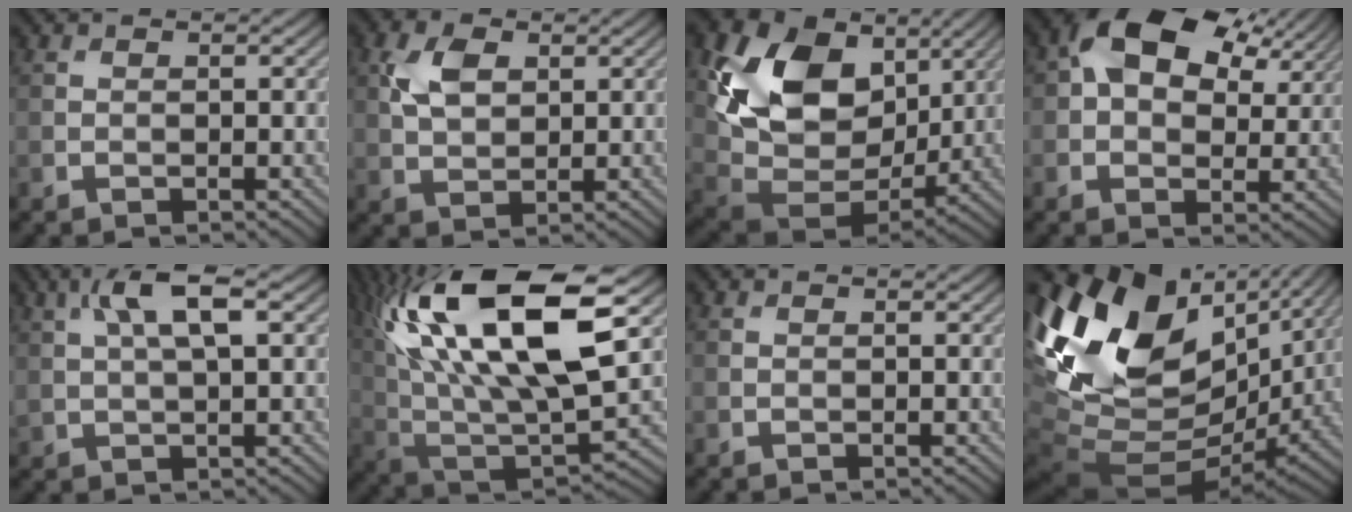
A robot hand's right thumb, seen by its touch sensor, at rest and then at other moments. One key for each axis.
{"total": 5.0, "fx": 1.6, "fy": 3.1, "fz": 3.5, "tx": -0.082, "ty": 0.005, "tz": 0.029}
{"total": 15.8, "fx": 5.4, "fy": 11.1, "fz": 10.0, "tx": -0.208, "ty": 0.008, "tz": 0.108}
{"total": 13.8, "fx": 5.6, "fy": 8.6, "fz": 9.2, "tx": -0.166, "ty": 0.018, "tz": 0.092}
{"total": 6.8, "fx": 2.5, "fy": 2.3, "fz": 5.9, "tx": -0.124, "ty": 0.014, "tz": 0.047}
{"total": 21.5, "fx": 7.9, "fy": 8.8, "fz": 17.9, "tx": -0.377, "ty": 0.045, "tz": 0.140}
{"total": 0.0}
{"total": 19.0, "fx": 4.5, "fy": 12.8, "fz": 13.3, "tx": -0.319, "ty": -0.028, "tz": 0.106}